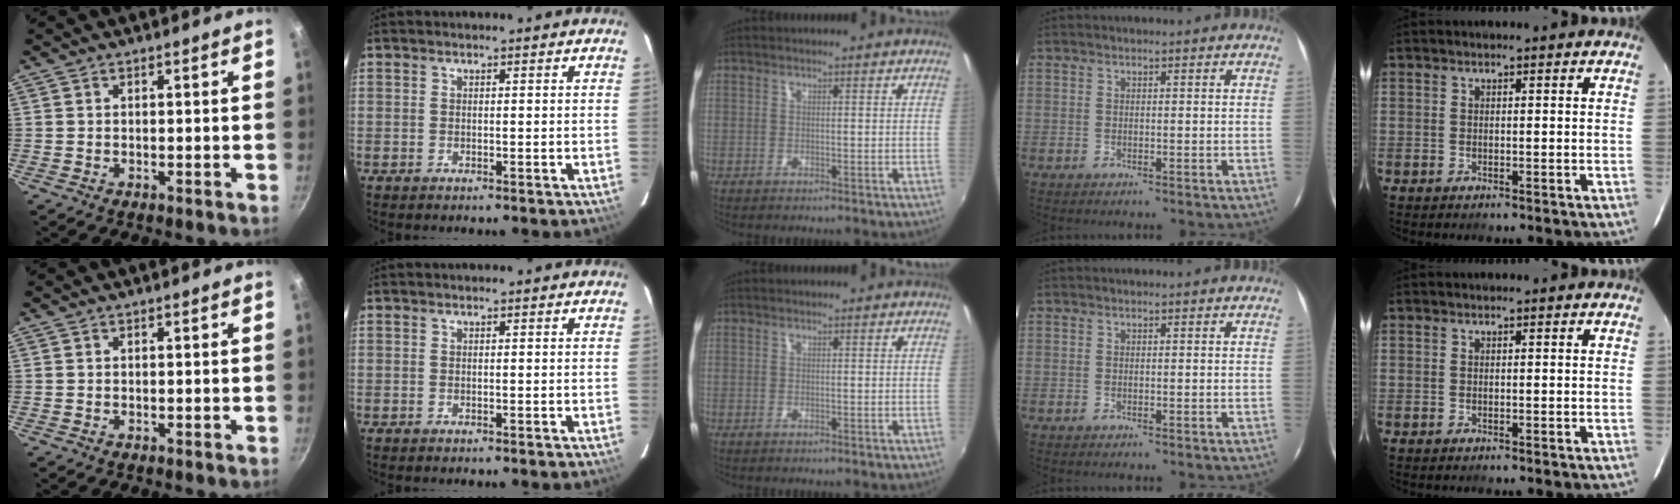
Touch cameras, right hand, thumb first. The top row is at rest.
{}